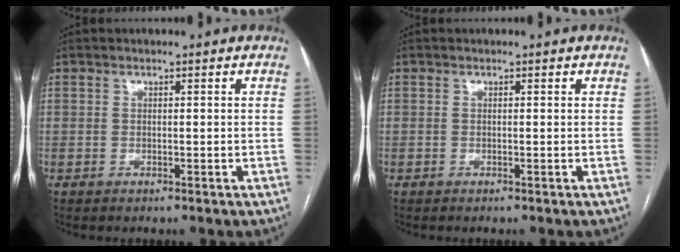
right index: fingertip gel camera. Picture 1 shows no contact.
{"total": 0.0}